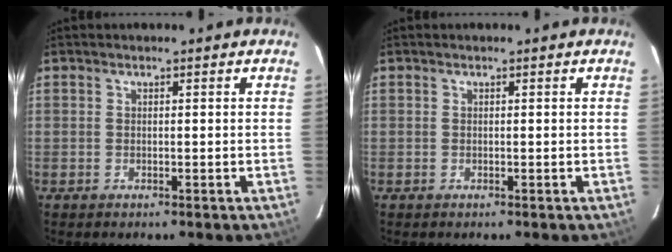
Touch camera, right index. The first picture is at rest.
{"total": 0.0}